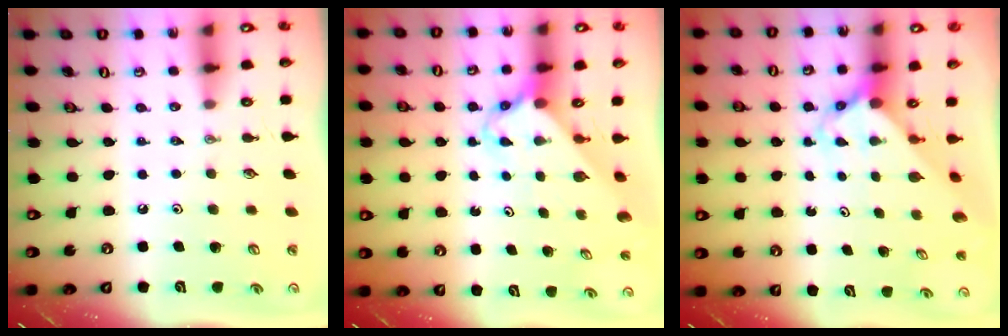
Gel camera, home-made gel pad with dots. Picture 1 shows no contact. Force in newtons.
{"total": 2.3, "press": 2.3, "slide": 0.2}
{"total": 3.6, "press": 3.6, "slide": 0.4}